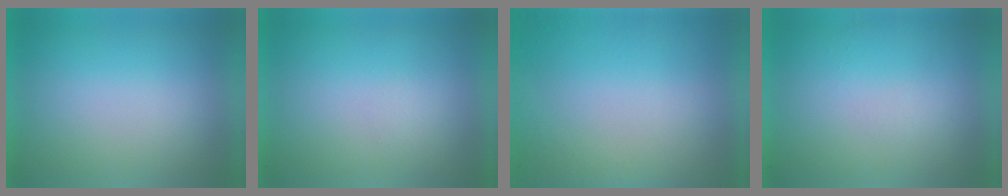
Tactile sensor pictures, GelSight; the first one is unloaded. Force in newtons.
{"total": 1.3}
{"total": 2.8}
{"total": 1.1}